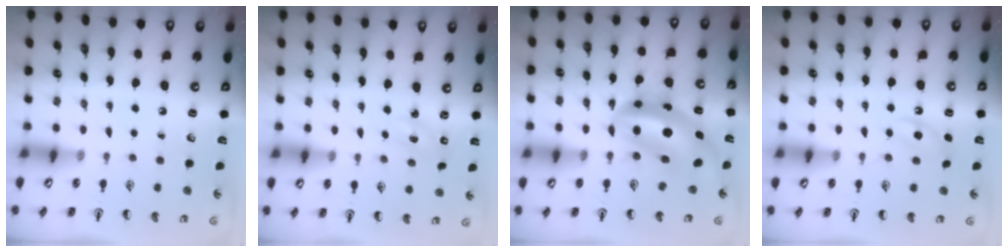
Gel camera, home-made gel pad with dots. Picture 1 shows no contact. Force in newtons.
{"total": 1.2, "press": 1.1, "slide": 0.5}
{"total": 11.2, "press": 10.7, "slide": 3.2}
{"total": 3.7, "press": 3.5, "slide": 1.2}